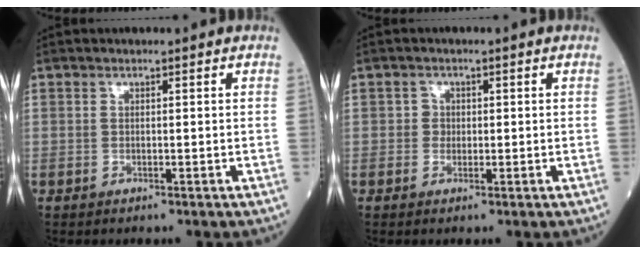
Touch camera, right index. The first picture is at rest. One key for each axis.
{"total": 1.3, "fx": -0.1, "fy": 1.3, "fz": 0.3, "tx": 0.002, "ty": 0.004, "tz": -0.003}